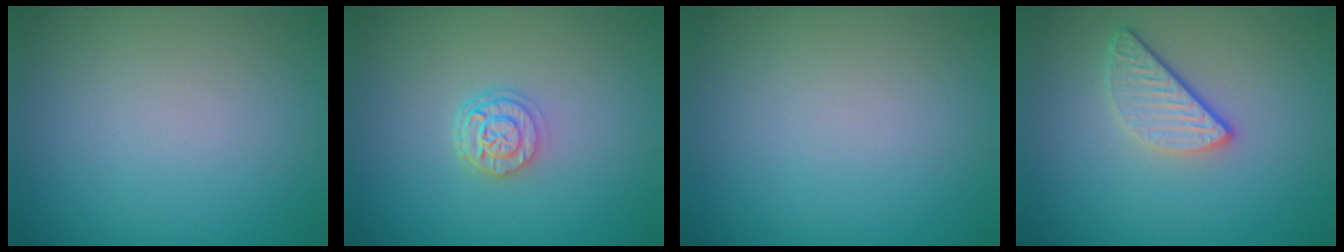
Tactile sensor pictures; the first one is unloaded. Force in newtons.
{"total": 2.6, "press": 2.1, "slide": 1.5}
{"total": 0.0}
{"total": 2.9, "press": 2.3, "slide": 1.7}